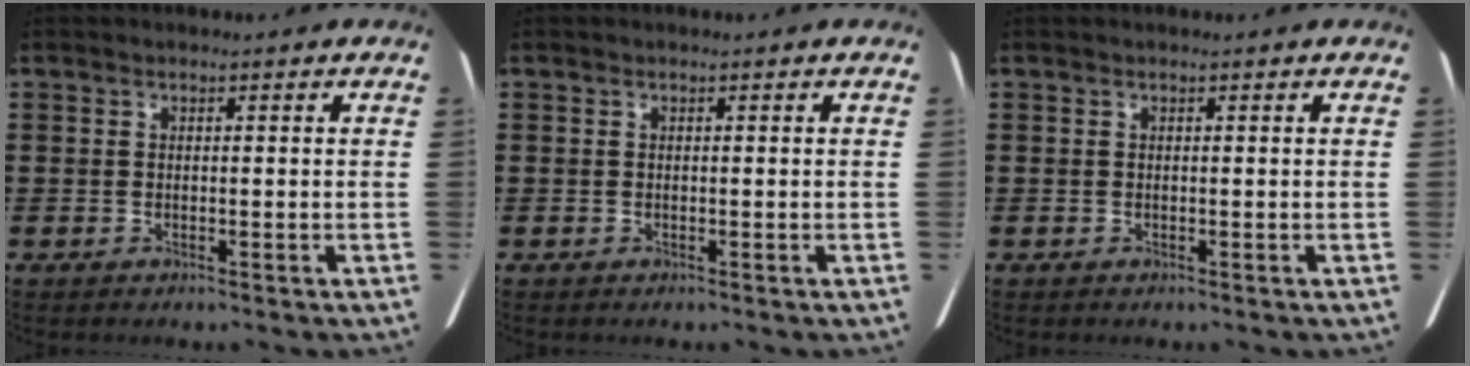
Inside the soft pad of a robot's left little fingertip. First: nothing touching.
{"total": 0.0}
{"total": 0.0}